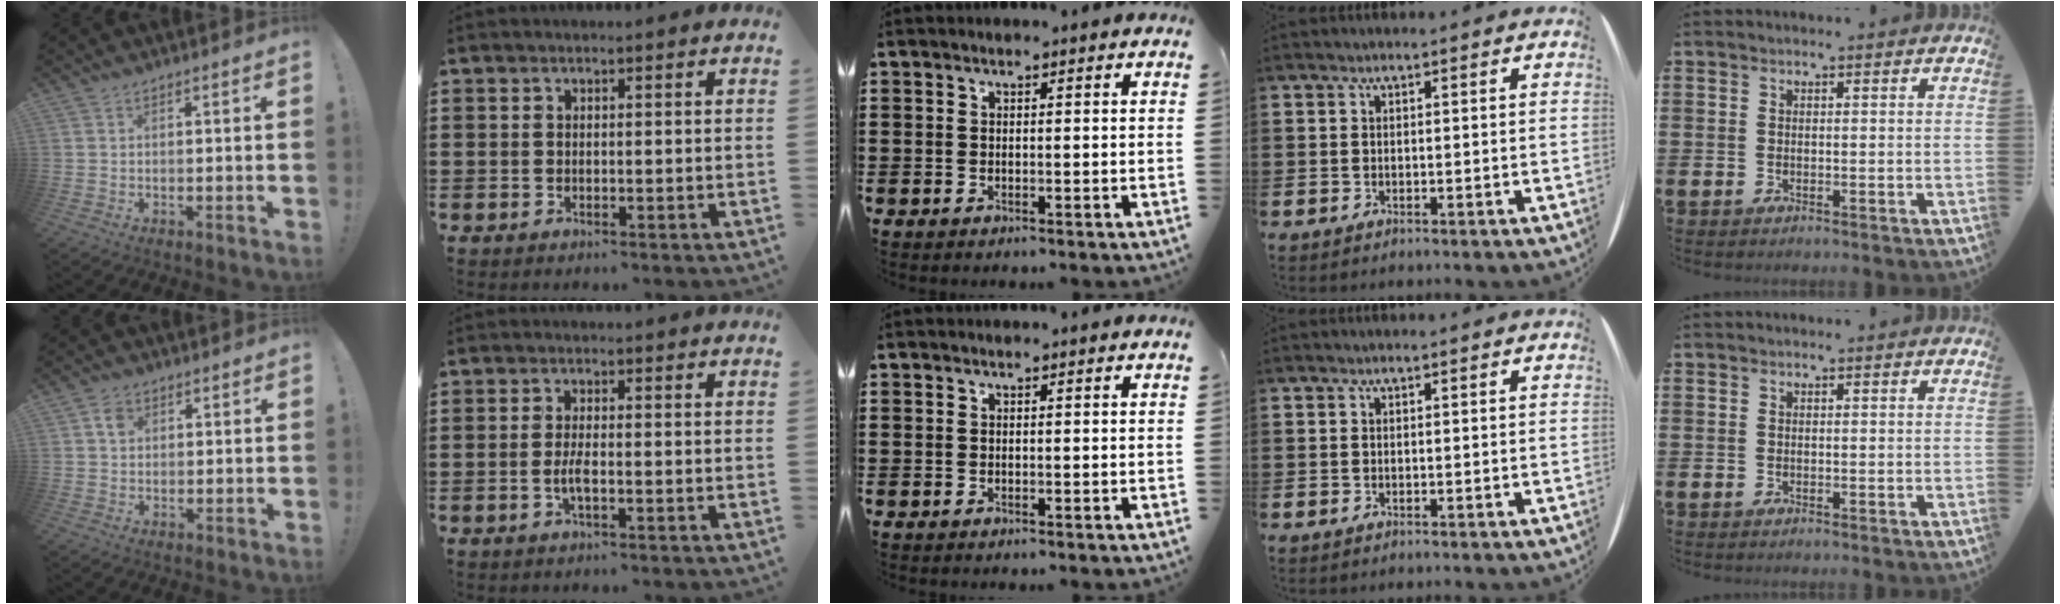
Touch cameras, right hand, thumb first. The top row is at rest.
{"thumb": {"total": 3.5, "force": [1.2, 2.9, 1.6], "torque": [-0.021, 0.002, 0.020]}, "index": {"total": 2.5, "force": [-0.8, 0.5, 2.3], "torque": [-0.055, -0.004, -0.020]}}